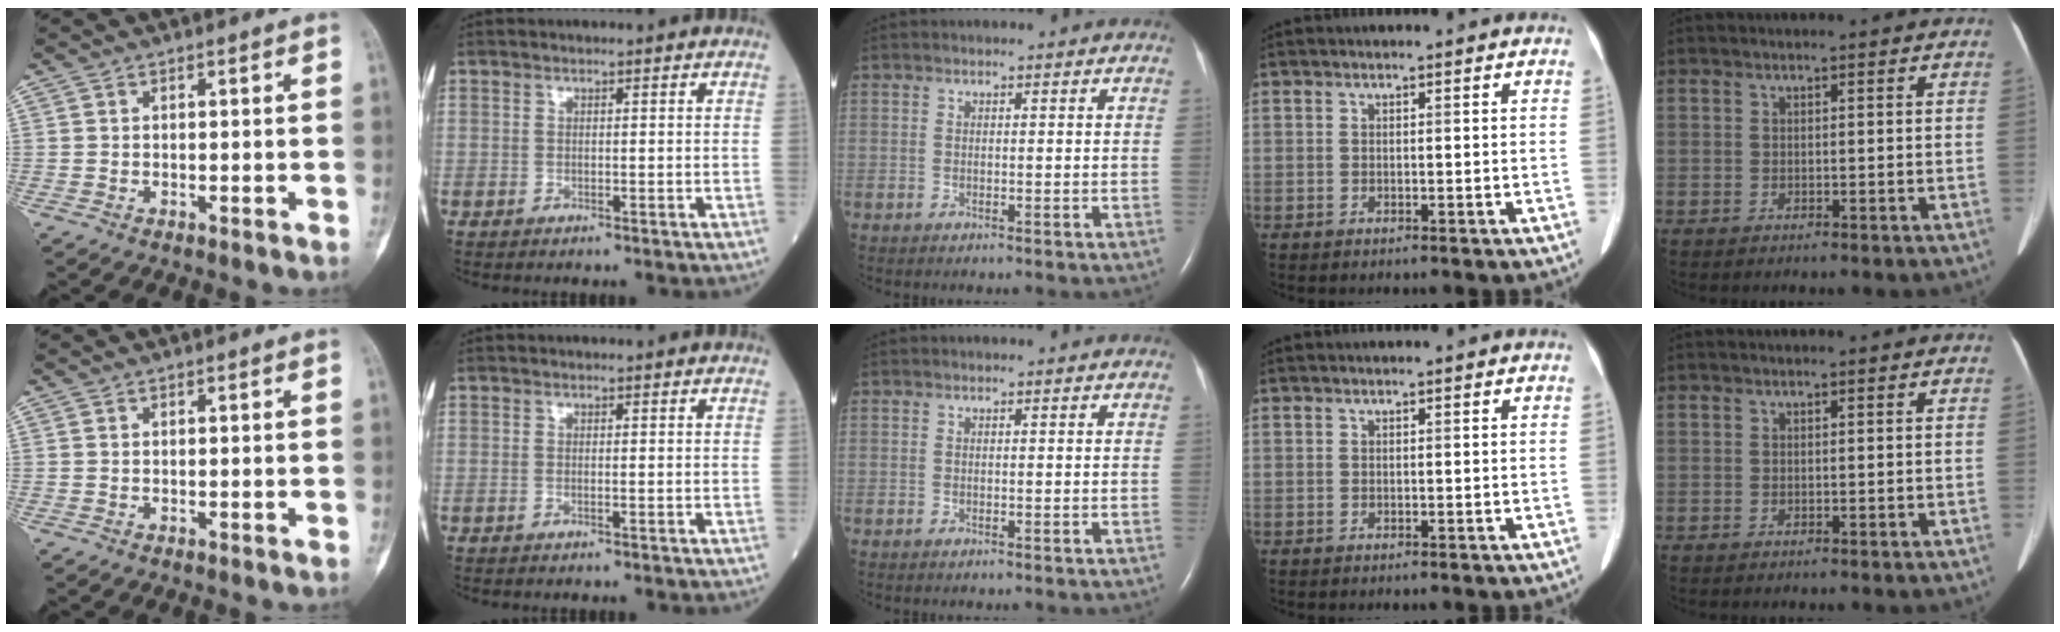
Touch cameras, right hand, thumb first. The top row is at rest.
{}